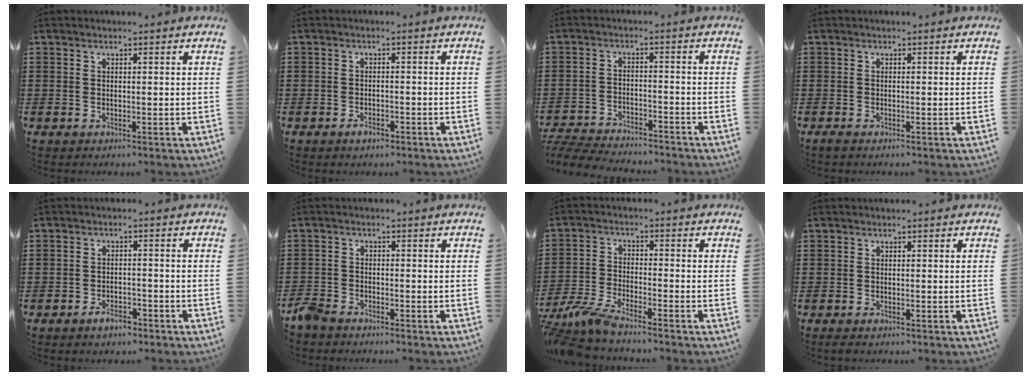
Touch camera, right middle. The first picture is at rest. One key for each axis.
{"total": 1.6, "fx": -1.2, "fy": 0.9, "fz": 0.6, "tx": -0.015, "ty": 0.000, "tz": -0.025}
{"total": 5.7, "fx": -5.6, "fy": 0.6, "fz": 0.8, "tx": -0.027, "ty": 0.006, "tz": -0.116}
{"total": 0.6, "fx": -0.5, "fy": 0.2, "fz": 0.3, "tx": -0.007, "ty": -0.004, "tz": -0.008}
{"total": 2.9, "fx": -2.5, "fy": 1.2, "fz": 0.8, "tx": -0.017, "ty": 0.005, "tz": -0.048}
{"total": 3.0, "fx": -2.8, "fy": 0.9, "fz": 0.7, "tx": -0.044, "ty": -0.006, "tz": -0.067}
{"total": 5.8, "fx": -5.4, "fy": 0.3, "fz": 2.3, "tx": -0.073, "ty": -0.016, "tz": -0.110}
{"total": 0.6, "fx": -0.5, "fy": 0.2, "fz": 0.3, "tx": -0.007, "ty": -0.004, "tz": -0.009}